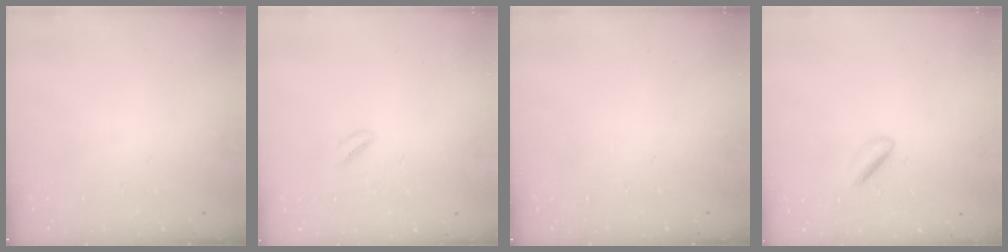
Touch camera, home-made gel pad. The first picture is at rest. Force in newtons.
{"total": 1.1, "press": 0.9, "slide": 0.5}
{"total": 0.0}
{"total": 2.1, "press": 2.0, "slide": 0.7}